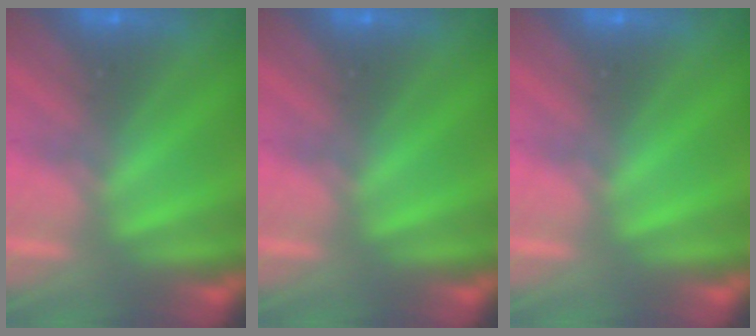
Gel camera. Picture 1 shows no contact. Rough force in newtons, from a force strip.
{"total": 0.0}
{"total": 0.0}